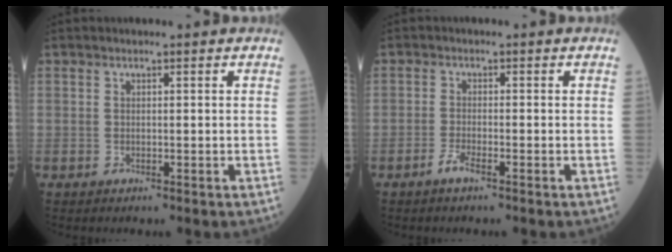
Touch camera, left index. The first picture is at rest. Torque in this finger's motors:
{"motor_torque": [0.20, 0.08, 0.03, 0.00]}